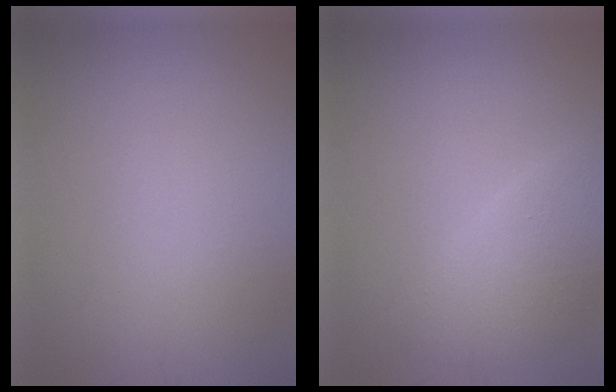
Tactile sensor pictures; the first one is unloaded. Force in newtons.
{"total": 2.9, "press": 2.9, "slide": 0.2}